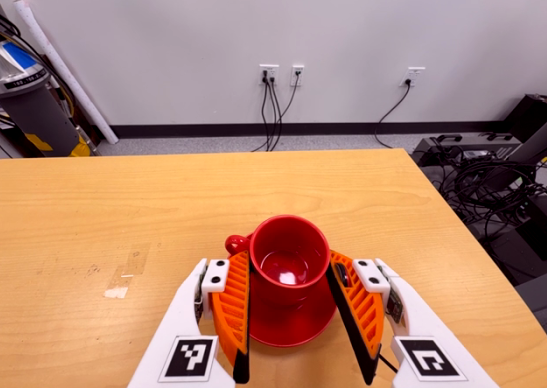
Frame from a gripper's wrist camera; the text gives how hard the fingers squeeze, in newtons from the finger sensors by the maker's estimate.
{"total": 2.5, "left": 2.1, "right": 2.8}